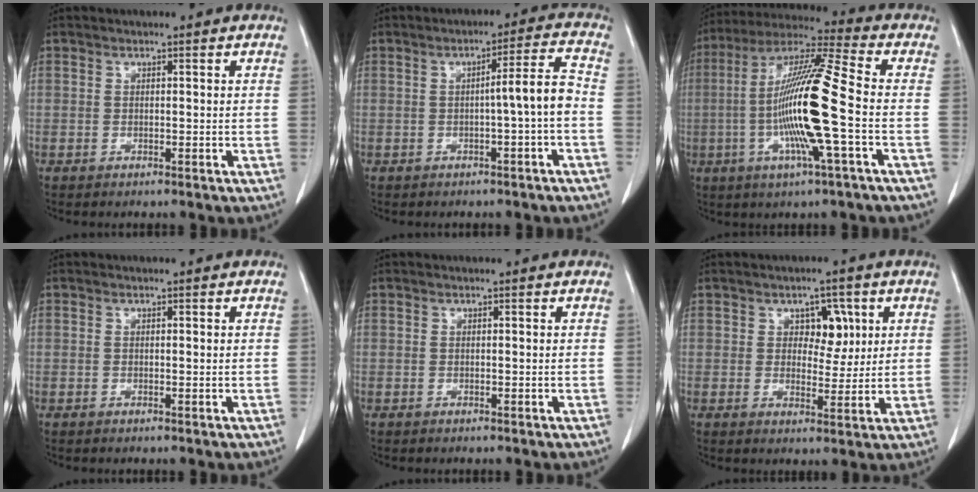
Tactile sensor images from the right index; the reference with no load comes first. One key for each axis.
{"total": 5.1, "fx": -1.2, "fy": -0.6, "fz": 4.9, "tx": -0.069, "ty": 0.013, "tz": -0.017}
{"total": 16.4, "fx": -2.8, "fy": -0.2, "fz": 16.2, "tx": -0.314, "ty": -0.003, "tz": -0.064}
{"total": 0.0}
{"total": 0.0}
{"total": 5.0, "fx": 1.8, "fy": 2.0, "fz": 4.3, "tx": -0.068, "ty": 0.002, "tz": 0.029}